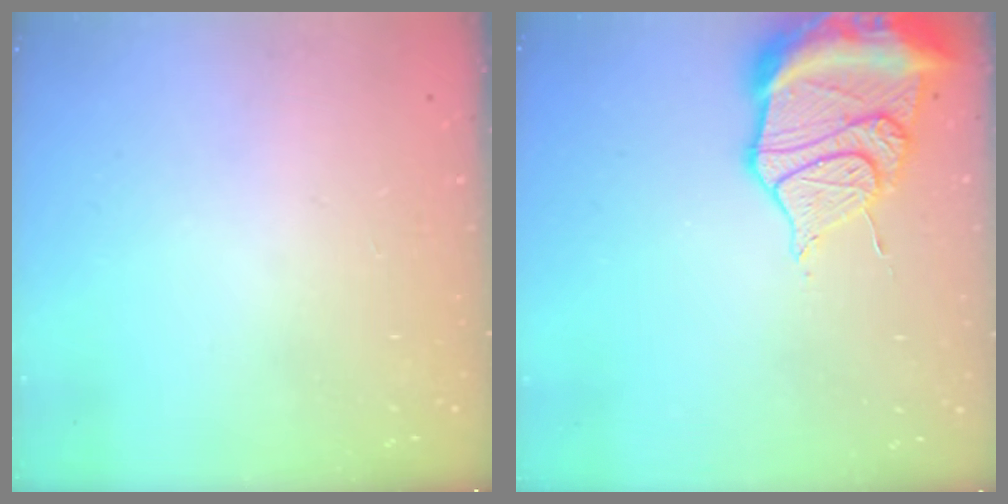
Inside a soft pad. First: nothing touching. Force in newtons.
{"total": 19.4, "press": 19.4, "slide": 1.9}